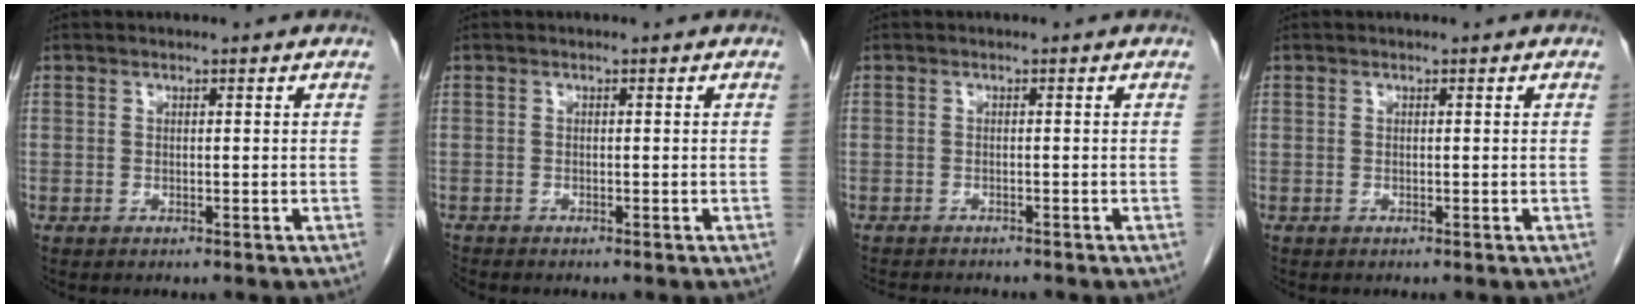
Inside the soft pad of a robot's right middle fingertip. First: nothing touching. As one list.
[{"total": 0.7, "force": [-0.7, -0.1, -0.1], "torque": [-0.003, -0.006, -0.016]}, {"total": 4.9, "force": [-4.5, 1.1, 1.6], "torque": [-0.021, -0.008, -0.065]}, {"total": 0.0}]